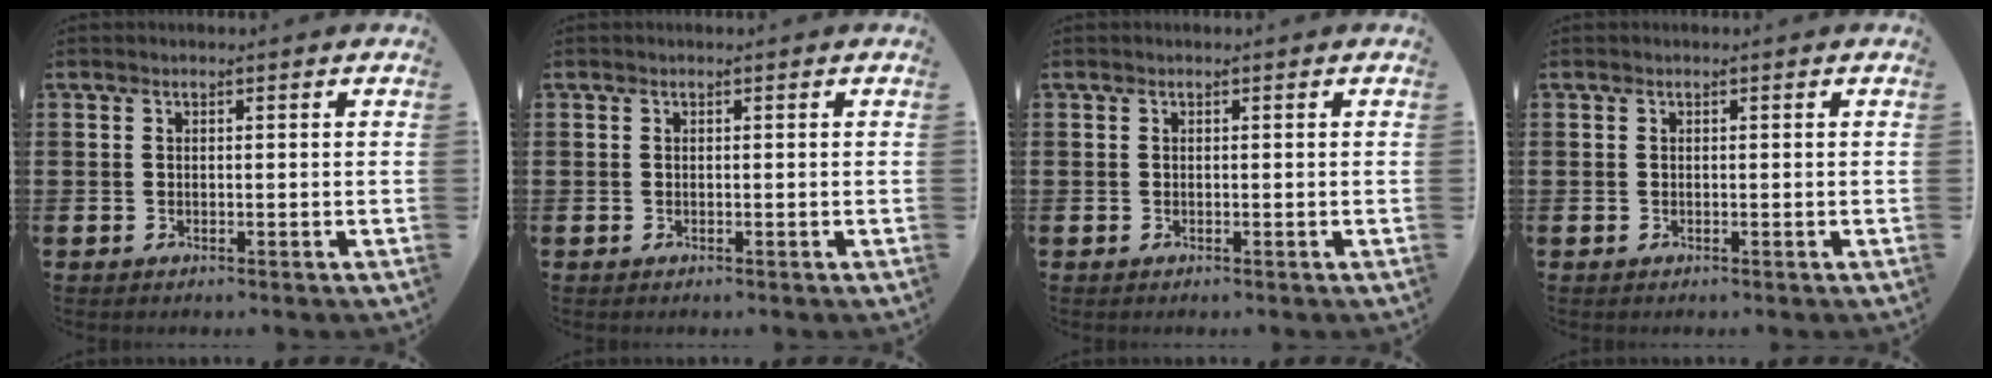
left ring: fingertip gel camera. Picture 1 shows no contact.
{"total": 0.0}
{"total": 0.0}
{"total": 0.0}